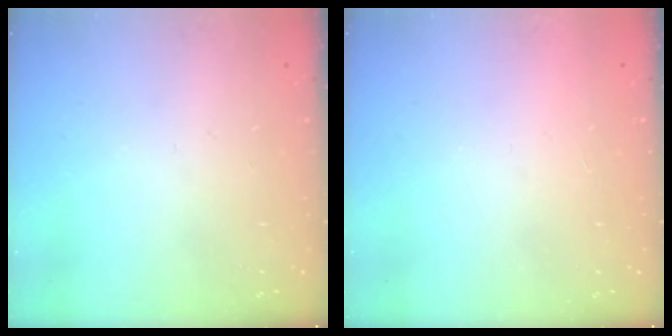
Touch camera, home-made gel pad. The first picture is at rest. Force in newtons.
{"total": 1.5, "press": 1.5, "slide": 0.1}